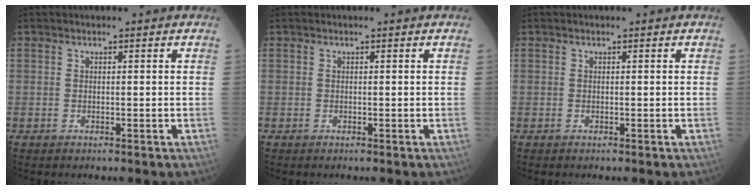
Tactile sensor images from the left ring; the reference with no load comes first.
{"total": 0.0}
{"total": 0.0}